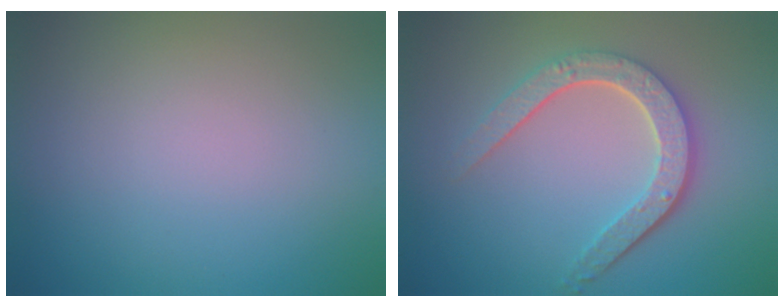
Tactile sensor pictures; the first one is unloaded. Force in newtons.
{"total": 4.7, "press": 3.6, "slide": 3.0}